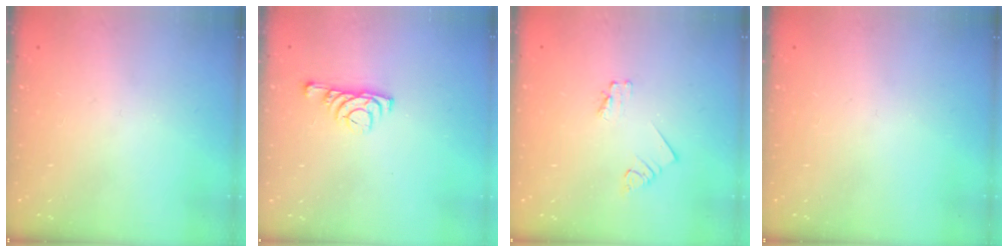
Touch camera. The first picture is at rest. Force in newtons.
{"total": 5.0, "press": 4.9, "slide": 1.1}
{"total": 1.7, "press": 1.7, "slide": 0.3}
{"total": 0.0}